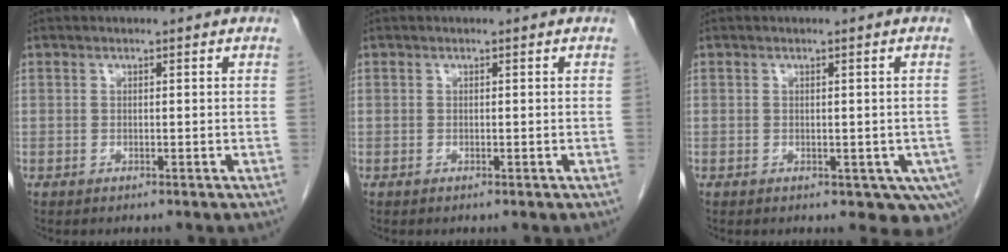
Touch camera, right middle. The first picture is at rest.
{"total": 0.0}
{"total": 6.4, "force": [-2.6, 3.8, 4.4], "torque": [-0.031, -0.009, -0.032]}